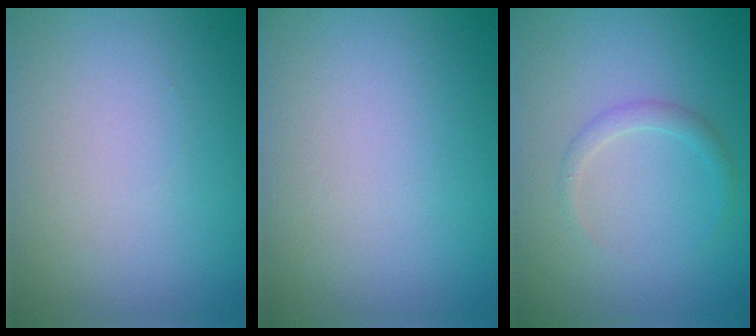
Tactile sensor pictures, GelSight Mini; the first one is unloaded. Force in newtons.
{"total": 0.0}
{"total": 1.2, "press": 1.2, "slide": 0.1}